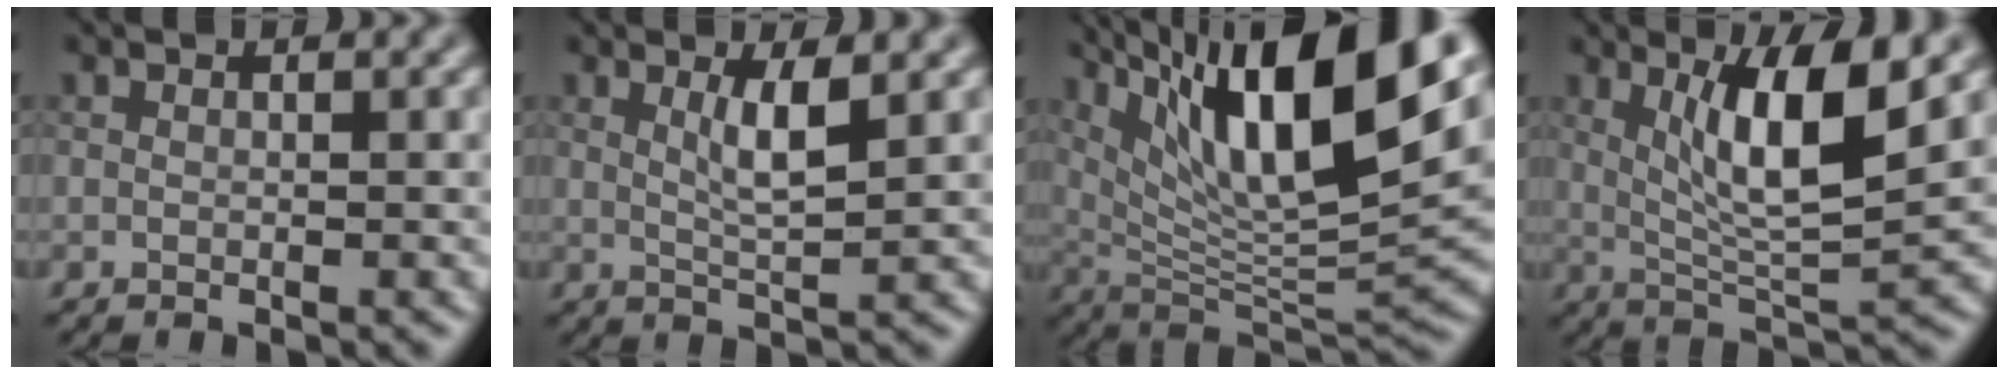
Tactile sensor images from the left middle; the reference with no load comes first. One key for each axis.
{"total": 2.9, "fx": 1.1, "fy": 0.5, "fz": 2.6, "tx": -0.048, "ty": -0.003, "tz": 0.020}
{"total": 14.7, "fx": 7.1, "fy": 3.7, "fz": 12.4, "tx": -0.210, "ty": 0.011, "tz": 0.130}
{"total": 7.3, "fx": 2.4, "fy": 1.4, "fz": 6.7, "tx": -0.121, "ty": -0.007, "tz": 0.048}